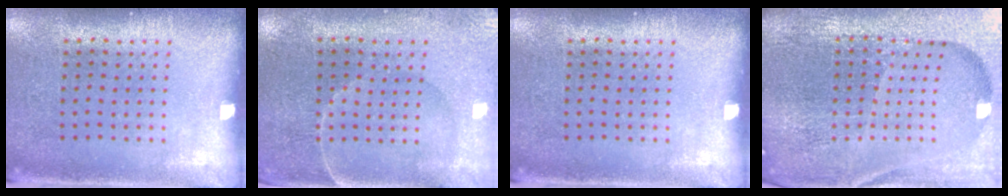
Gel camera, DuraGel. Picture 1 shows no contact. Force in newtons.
{"total": 0.6, "press": 0.4, "slide": 0.5}
{"total": 0.0}
{"total": 6.9, "press": 6.0, "slide": 3.4}